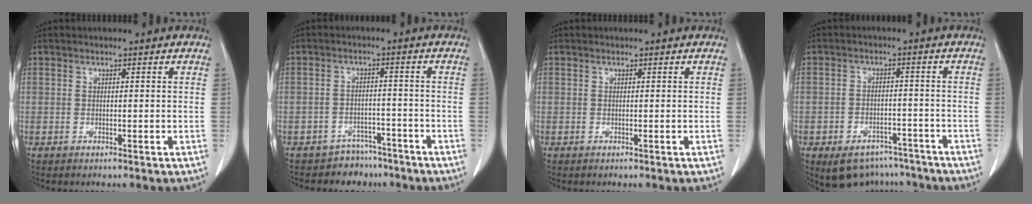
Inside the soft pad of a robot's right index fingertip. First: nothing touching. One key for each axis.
{"total": 5.0, "fx": -4.2, "fy": 2.8, "fz": -0.5, "tx": 0.010, "ty": 0.019, "tz": -0.062}
{"total": 0.0}
{"total": 7.7, "fx": -5.8, "fy": 4.8, "fz": 2.0, "tx": -0.019, "ty": 0.015, "tz": -0.076}